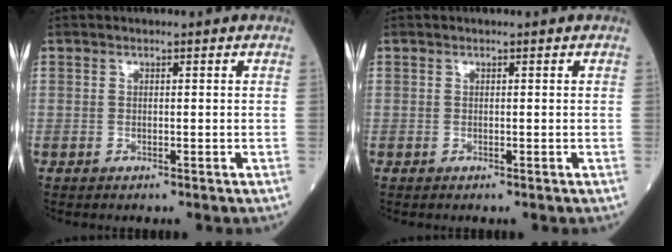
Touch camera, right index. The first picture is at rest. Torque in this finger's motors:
{"motor_torque": [-0.02, -0.07, 0.04, 0.01]}